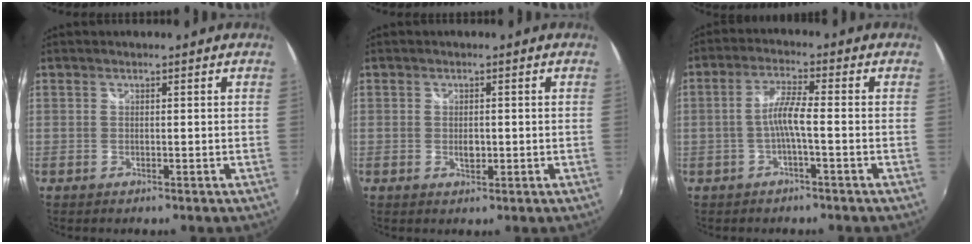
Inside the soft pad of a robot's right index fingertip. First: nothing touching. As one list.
[{"total": 2.4, "force": [-0.4, 1.2, 2.1], "torque": [-0.035, -0.003, -0.007]}, {"total": 4.5, "force": [-1.4, 0.0, 4.3], "torque": [-0.090, 0.006, -0.025]}]